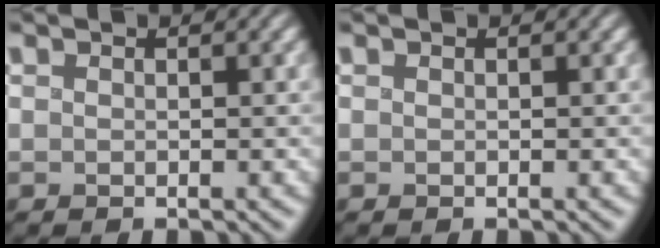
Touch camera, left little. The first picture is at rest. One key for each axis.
{"total": 0.0}